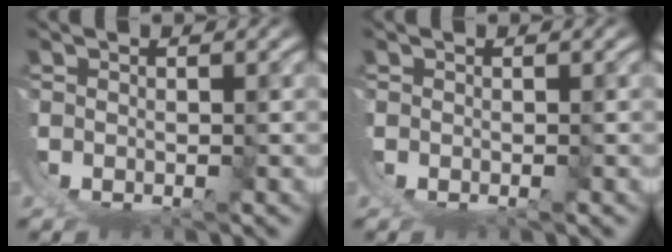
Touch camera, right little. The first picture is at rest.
{"total": 0.0}